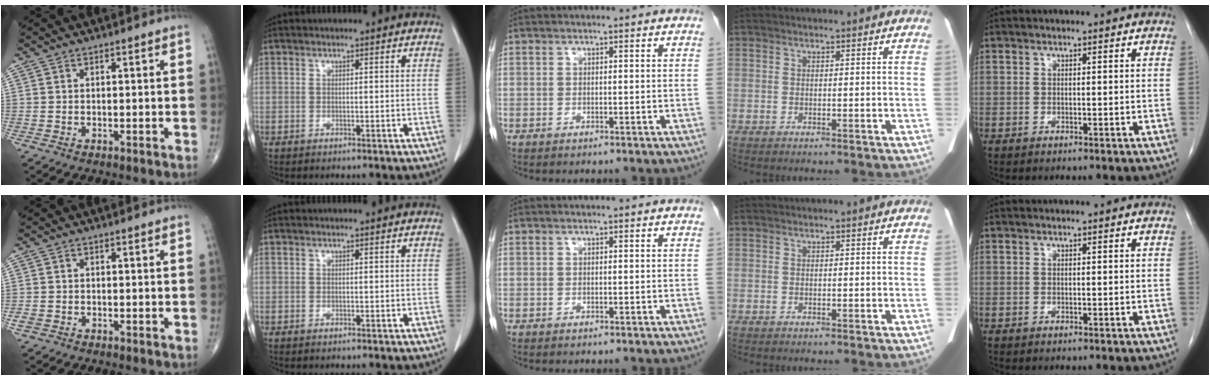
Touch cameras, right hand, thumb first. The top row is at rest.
{"thumb": {"total": 1.4, "force": [-0.6, 1.0, 0.7], "torque": [-0.017, -0.001, -0.014]}}